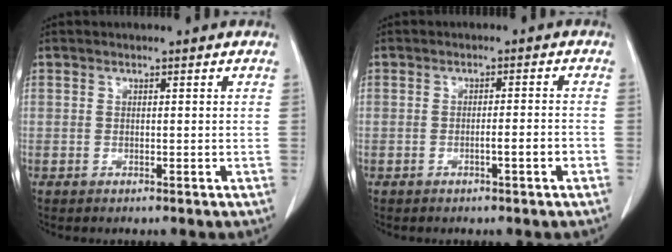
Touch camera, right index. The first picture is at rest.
{"total": 2.6, "force": [-1.2, 0.0, 2.4], "torque": [-0.035, 0.000, -0.018]}